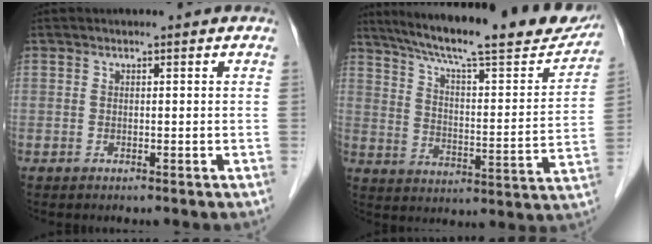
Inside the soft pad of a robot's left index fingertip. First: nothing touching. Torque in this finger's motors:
{"motor_torque": [0.21, -0.39, 0.51, 0.13]}